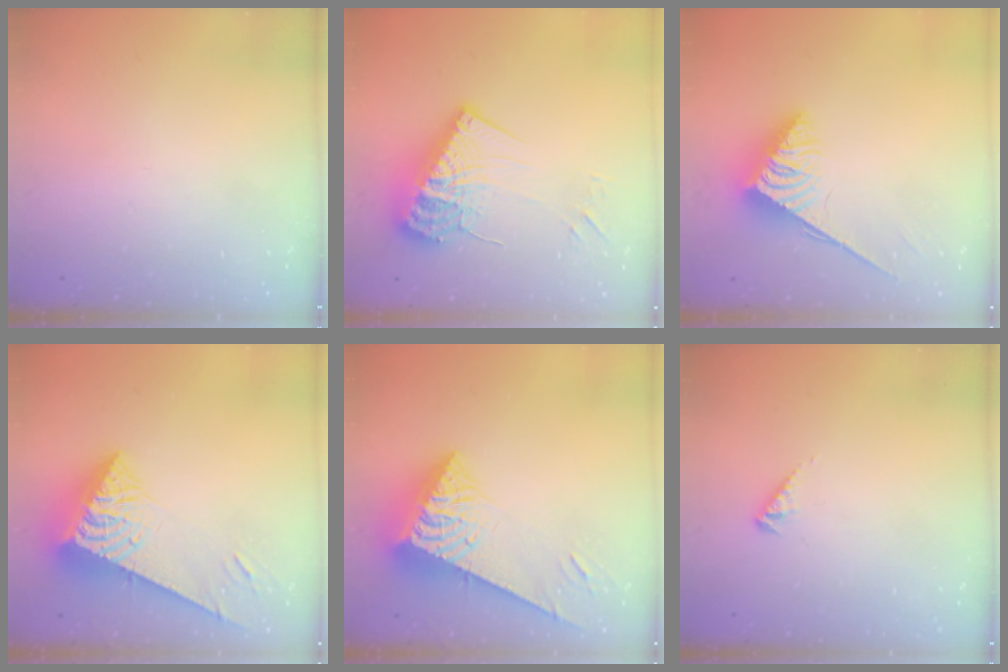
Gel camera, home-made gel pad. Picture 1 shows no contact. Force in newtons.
{"total": 17.4, "press": 17.3, "slide": 1.3}
{"total": 3.6, "press": 3.6, "slide": 0.6}
{"total": 8.6, "press": 8.5, "slide": 0.9}
{"total": 8.6, "press": 8.5, "slide": 0.9}
{"total": 2.9, "press": 2.9, "slide": 0.5}